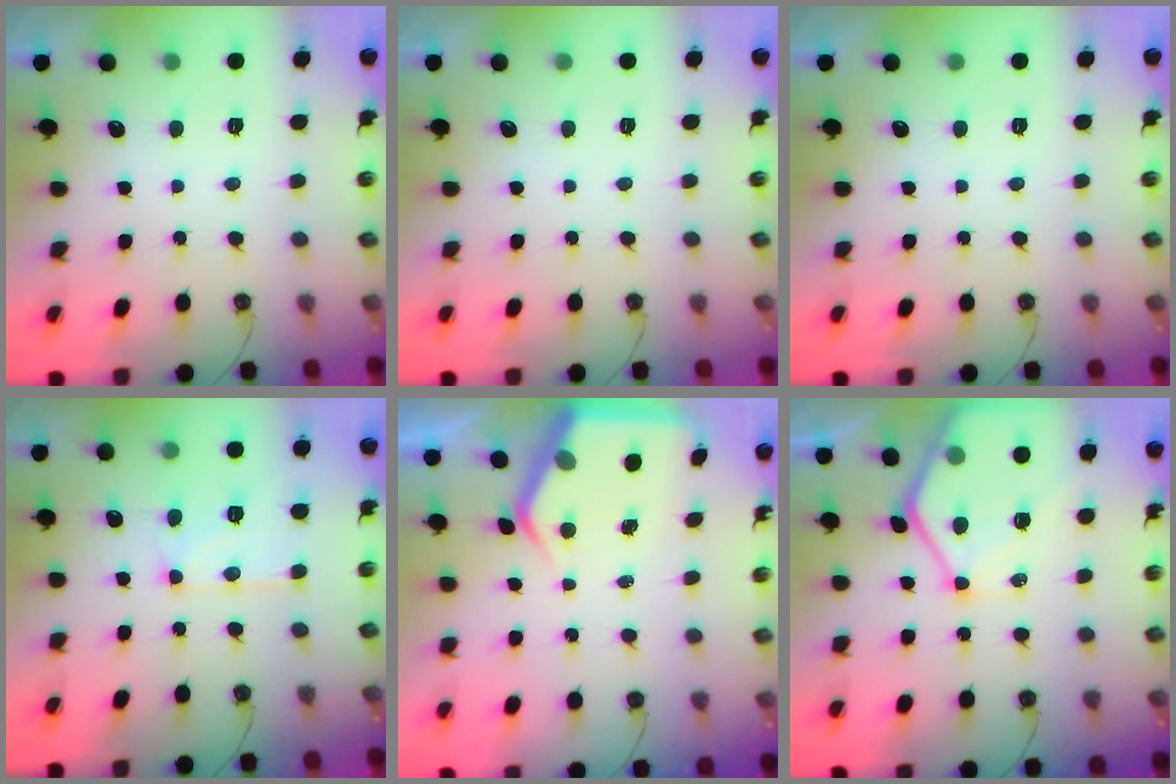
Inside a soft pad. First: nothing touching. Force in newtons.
{"total": 0.0}
{"total": 0.0}
{"total": 9.6, "press": 9.6, "slide": 0.9}
{"total": 5.0, "press": 5.0, "slide": 0.2}
{"total": 16.0, "press": 15.9, "slide": 1.5}